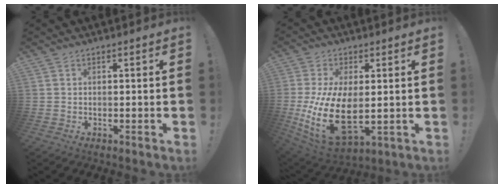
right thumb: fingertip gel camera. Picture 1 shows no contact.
{"total": 19.0, "force": [-1.0, 10.7, 15.8], "torque": [-0.300, -0.012, -0.005]}